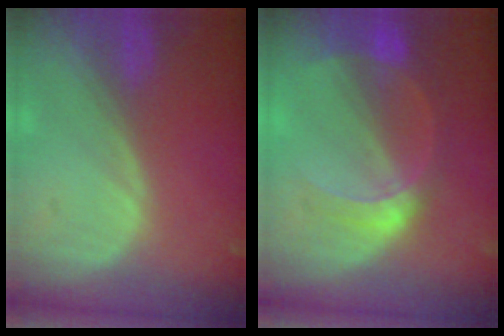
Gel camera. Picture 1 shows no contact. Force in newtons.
{"total": 6.8, "press": 6.0, "slide": 3.2}